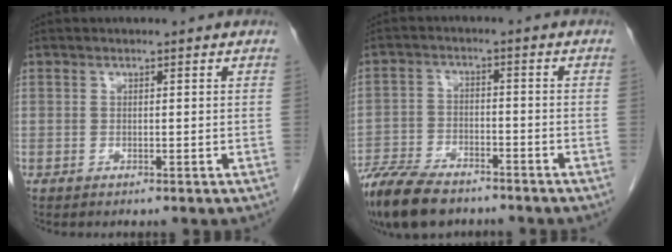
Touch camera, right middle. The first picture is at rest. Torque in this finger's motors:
{"motor_torque": [1.16, -0.98, 0.27, 0.09]}